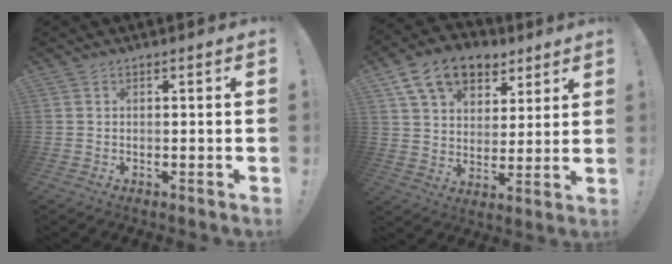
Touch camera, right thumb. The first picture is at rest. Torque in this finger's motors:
{"motor_torque": [0.72, 2.00, 0.42, -0.06, 0.09]}